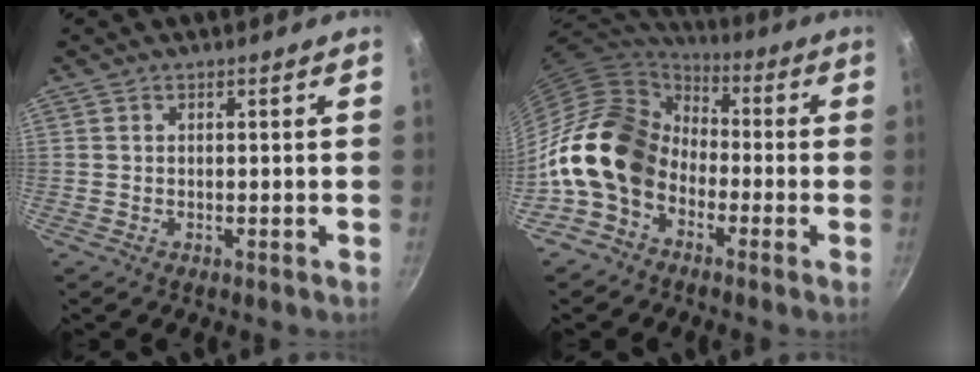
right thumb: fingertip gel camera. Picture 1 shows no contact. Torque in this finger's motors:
{"motor_torque": [2.59, 2.42, 1.38, -1.39, 0.42]}